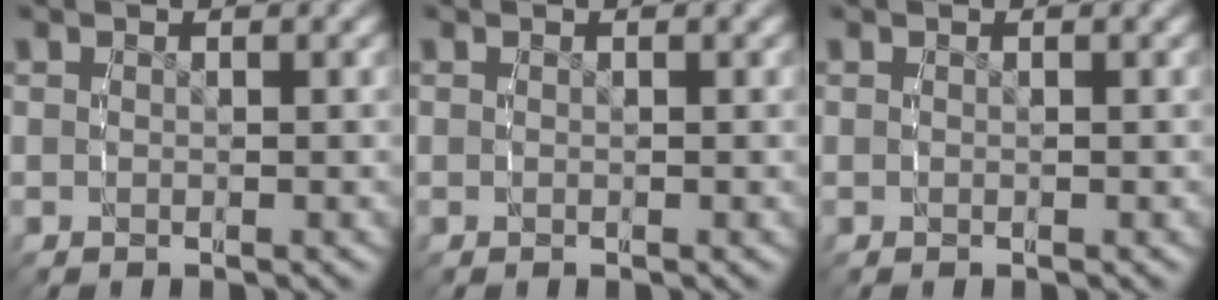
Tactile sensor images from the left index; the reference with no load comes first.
{"total": 0.0}
{"total": 0.0}